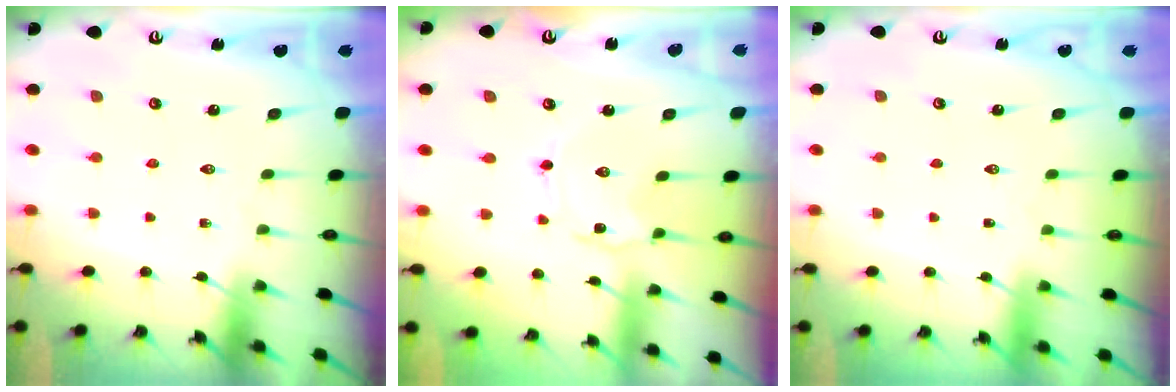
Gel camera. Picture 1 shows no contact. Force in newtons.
{"total": 1.5, "press": 1.5, "slide": 0.1}
{"total": 1.6, "press": 1.6, "slide": 0.1}